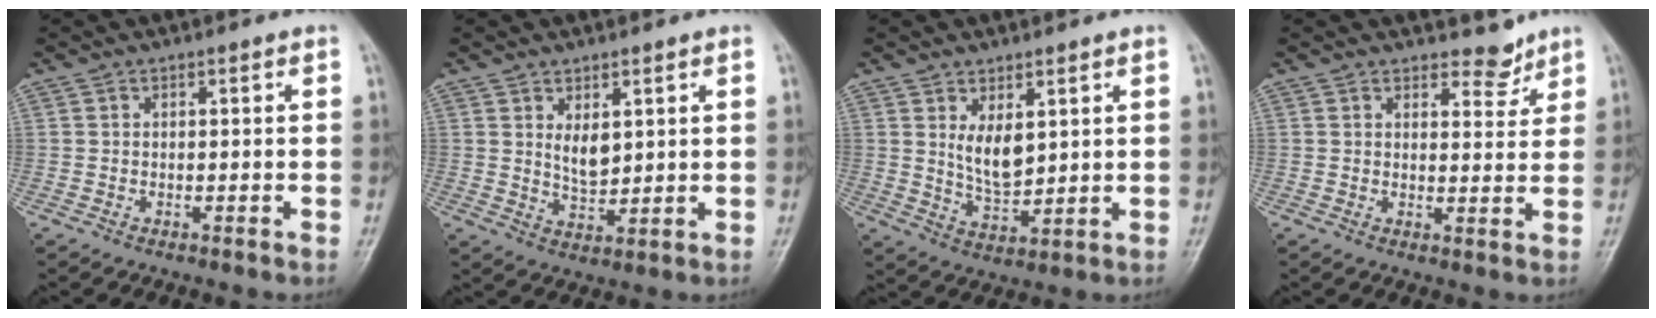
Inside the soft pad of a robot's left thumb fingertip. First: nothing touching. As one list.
[{"total": 5.0, "force": [1.9, 2.5, 3.8], "torque": [-0.055, -0.022, 0.040]}, {"total": 6.6, "force": [2.4, 3.3, 5.2], "torque": [-0.080, -0.027, 0.055]}, {"total": 4.2, "force": [3.6, 1.8, 1.3], "torque": [0.006, -0.027, 0.052]}]